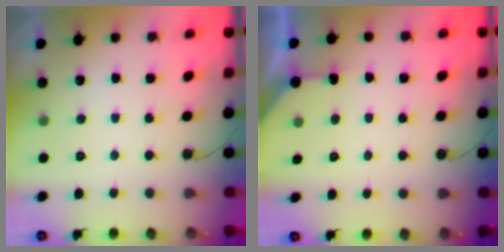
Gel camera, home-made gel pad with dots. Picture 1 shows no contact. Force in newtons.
{"total": 3.0, "press": 2.9, "slide": 0.4}